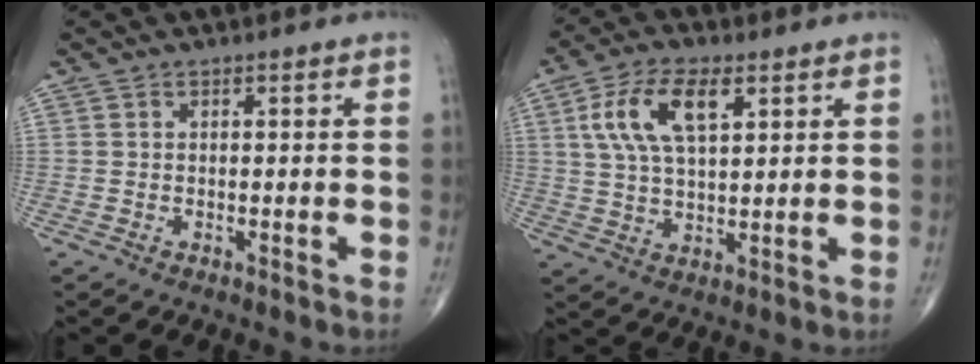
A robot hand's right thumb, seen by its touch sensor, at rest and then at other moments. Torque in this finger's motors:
{"motor_torque": [0.14, 0.21, 0.93, 0.49, 0.32]}